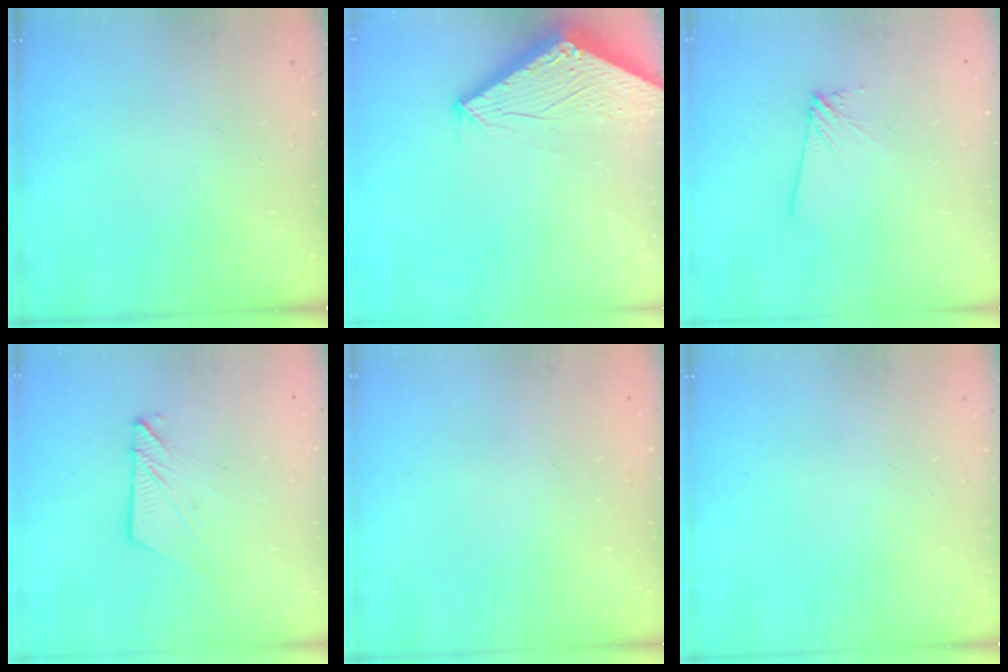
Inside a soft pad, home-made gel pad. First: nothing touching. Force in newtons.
{"total": 2.8, "press": 2.8, "slide": 0.1}
{"total": 4.3, "press": 4.2, "slide": 0.6}
{"total": 7.9, "press": 7.8, "slide": 0.4}
{"total": 0.0}
{"total": 0.0}